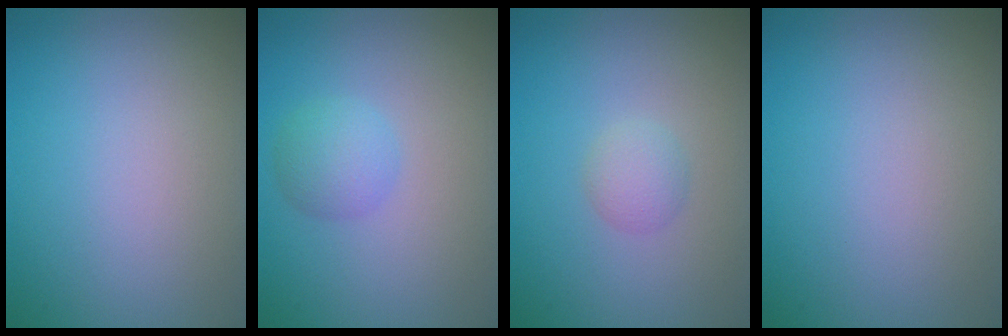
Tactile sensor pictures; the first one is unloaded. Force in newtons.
{"total": 2.4, "press": 2.4, "slide": 0.1}
{"total": 1.5, "press": 1.5, "slide": 0.1}
{"total": 0.0}